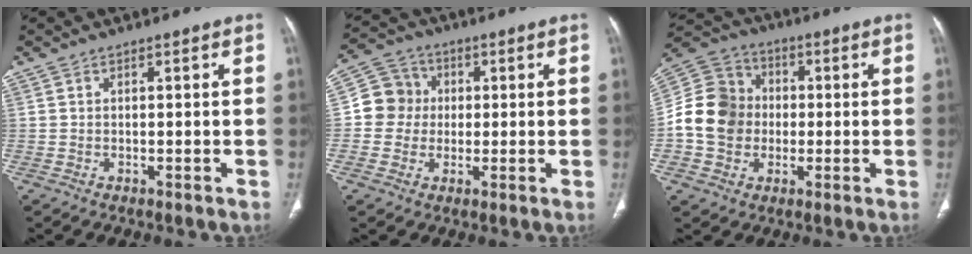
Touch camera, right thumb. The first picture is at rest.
{"total": 7.9, "force": [0.3, 7.6, 2.2], "torque": [-0.009, 0.017, -0.006]}
{"total": 13.4, "force": [-1.0, 11.7, 6.4], "torque": [-0.106, 0.030, -0.025]}